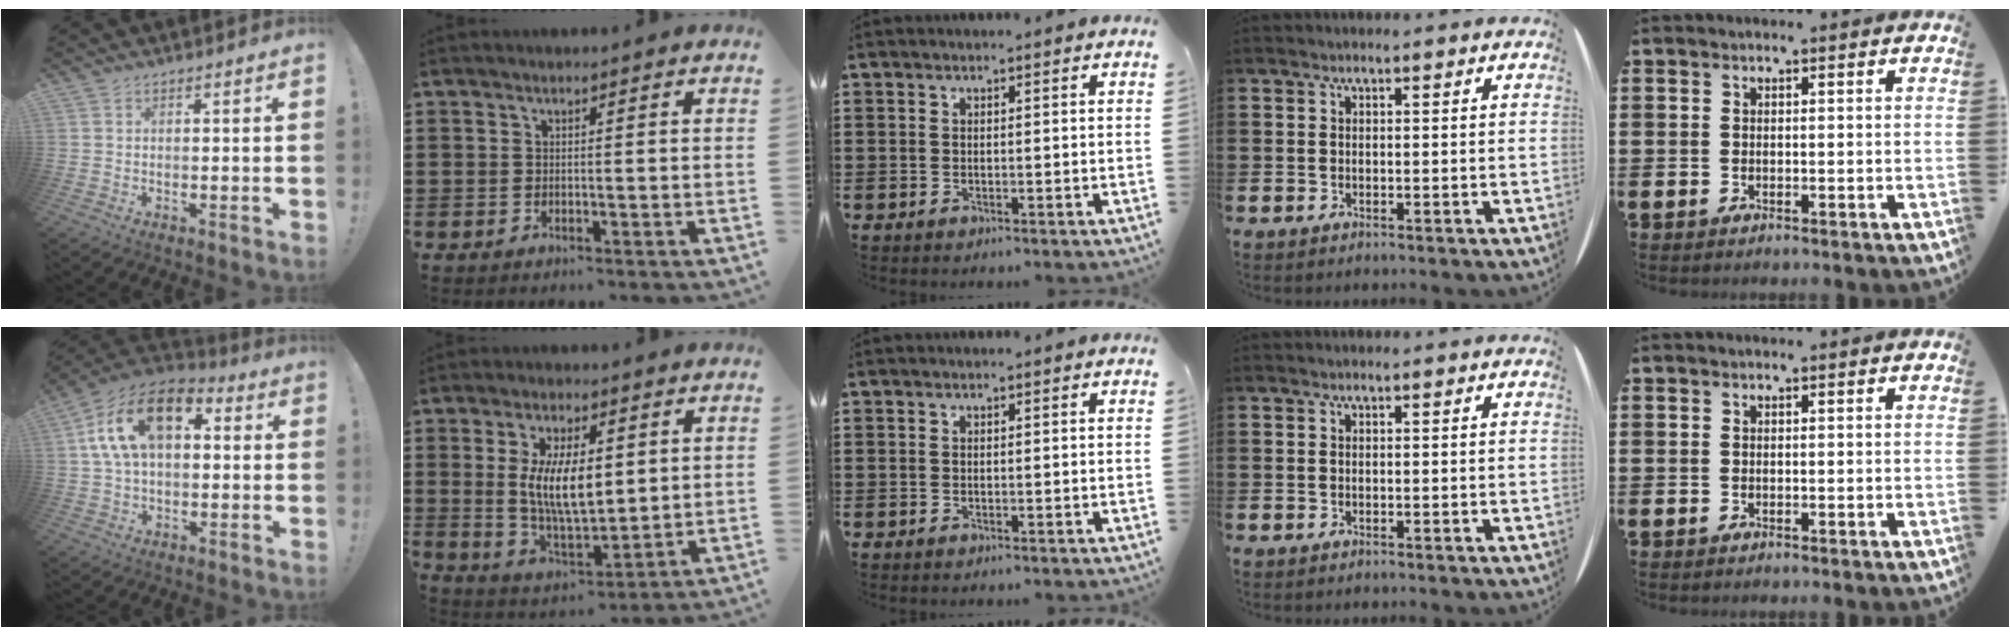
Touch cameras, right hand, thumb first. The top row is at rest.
{"thumb": {"total": 17.1, "force": [5.4, 10.0, 12.8], "torque": [-0.226, -0.004, 0.096]}, "index": {"total": 9.7, "force": [1.6, 4.1, 8.7], "torque": [-0.175, 0.001, 0.025]}}